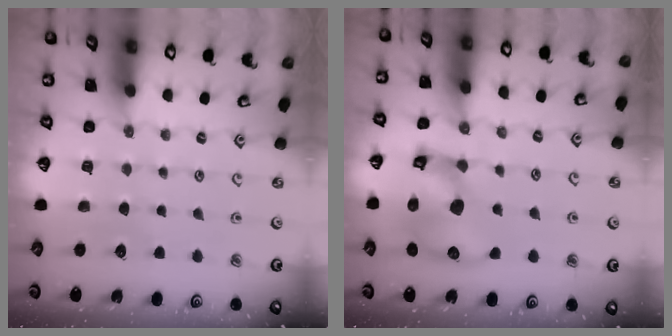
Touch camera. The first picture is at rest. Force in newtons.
{"total": 14.1, "press": 13.9, "slide": 2.1}